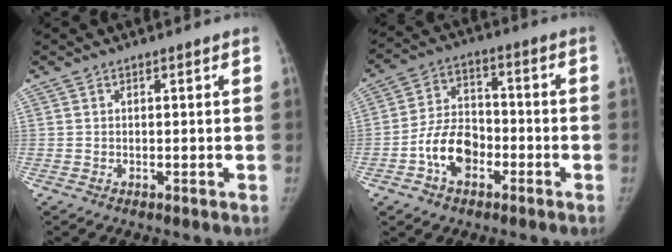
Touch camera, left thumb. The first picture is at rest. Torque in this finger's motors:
{"motor_torque": [-0.71, 1.10, 0.53, 0.93, 0.07]}